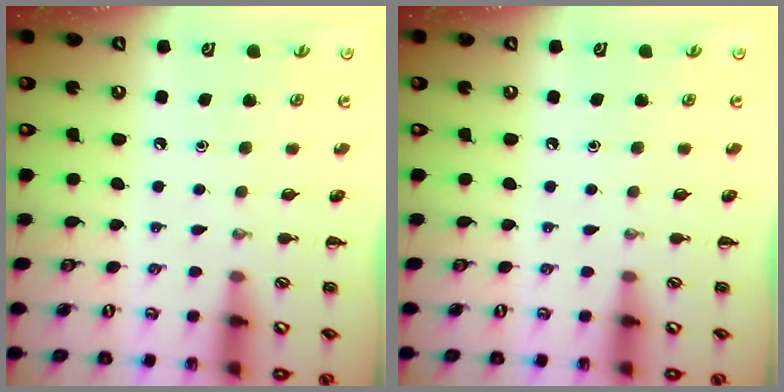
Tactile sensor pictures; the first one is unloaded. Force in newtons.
{"total": 0.0}